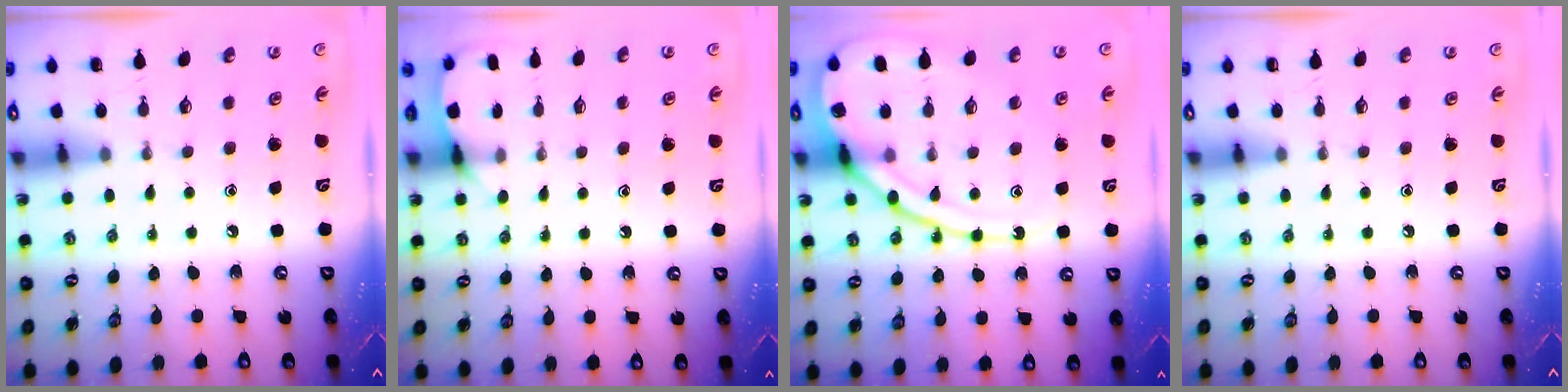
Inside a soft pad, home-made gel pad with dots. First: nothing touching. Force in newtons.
{"total": 5.8, "press": 5.7, "slide": 0.4}
{"total": 14.4, "press": 14.3, "slide": 1.4}
{"total": 0.0}